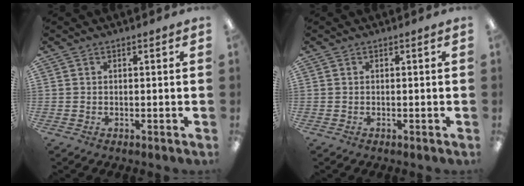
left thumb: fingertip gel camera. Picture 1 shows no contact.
{"total": 0.0}